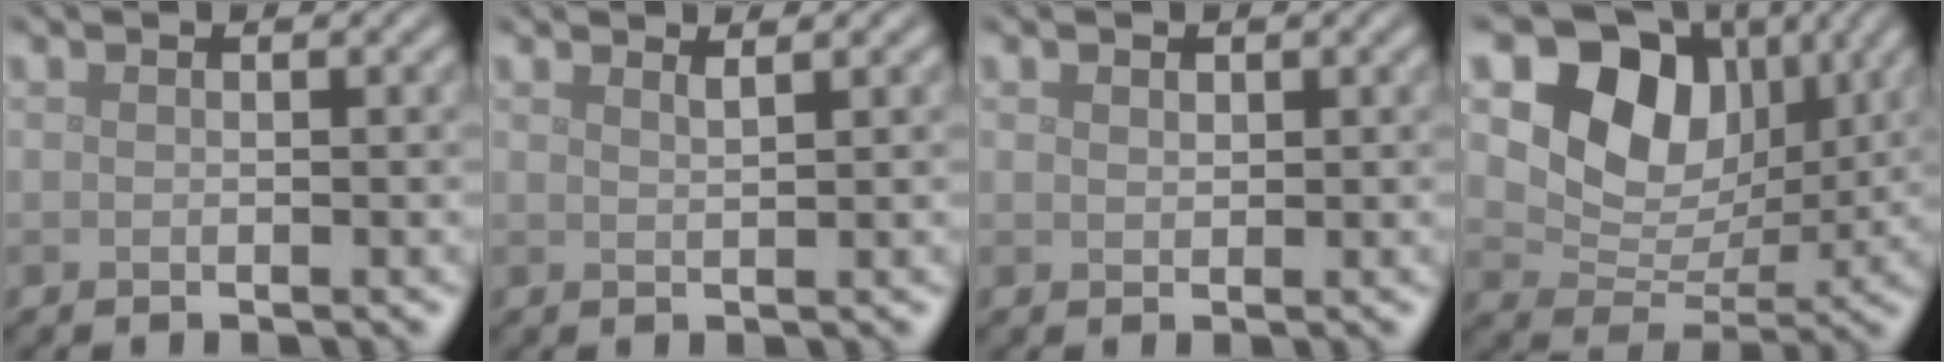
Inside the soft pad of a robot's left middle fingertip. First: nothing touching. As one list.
[{"total": 1.2, "force": [1.0, 0.3, 0.6], "torque": [0.002, 0.002, 0.013]}, {"total": 0.7, "force": [0.5, 0.5, 0.2], "torque": [-0.006, -0.001, 0.010]}, {"total": 10.2, "force": [4.2, 7.4, 5.6], "torque": [-0.094, -0.007, 0.068]}]